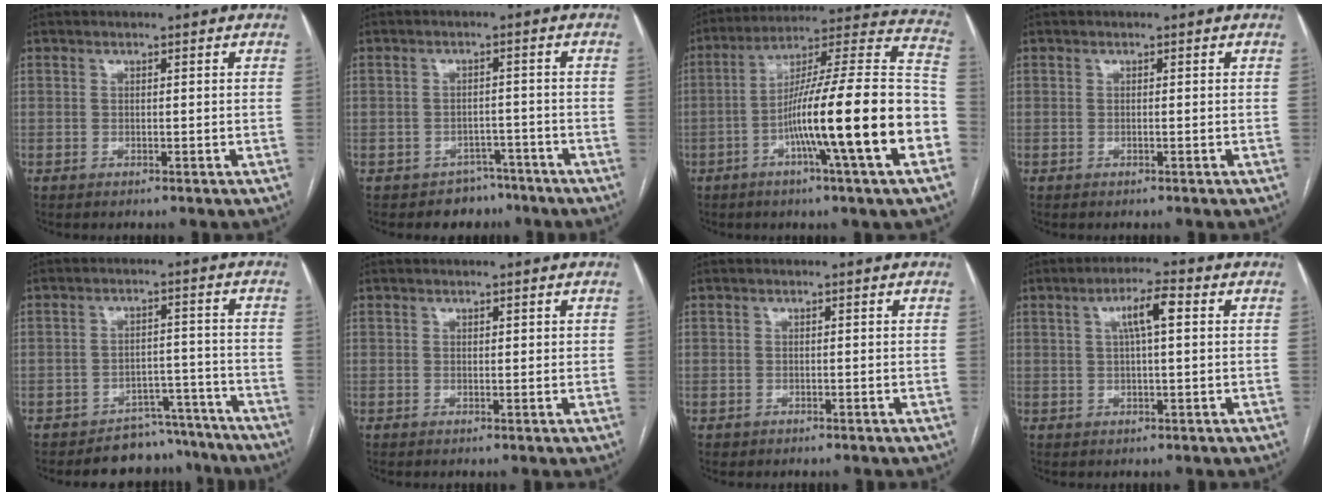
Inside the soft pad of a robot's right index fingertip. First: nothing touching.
{"total": 4.4, "force": [-3.4, 2.8, -0.4], "torque": [0.012, 0.016, -0.046]}
{"total": 22.9, "force": [-7.0, -0.3, 21.8], "torque": [-0.298, 0.004, -0.119]}
{"total": 0.0}
{"total": 8.3, "force": [-7.4, 3.7, -0.2], "torque": [0.033, 0.040, -0.102]}
{"total": 0.7, "force": [0.4, 0.3, 0.5], "torque": [-0.003, 0.001, 0.005]}
{"total": 0.6, "force": [-0.4, 0.5, -0.1], "torque": [-0.005, 0.004, -0.006]}
{"total": 5.0, "force": [1.3, 0.6, 4.8], "torque": [-0.088, 0.011, 0.024]}